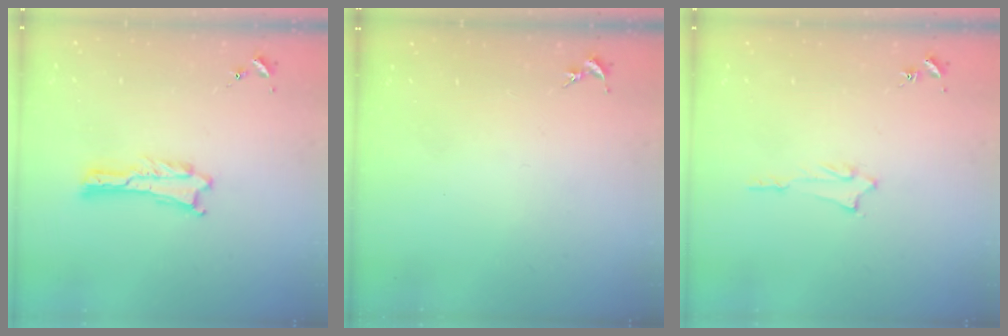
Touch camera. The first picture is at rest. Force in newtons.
{"total": 0.0}
{"total": 1.2, "press": 1.2, "slide": 0.1}